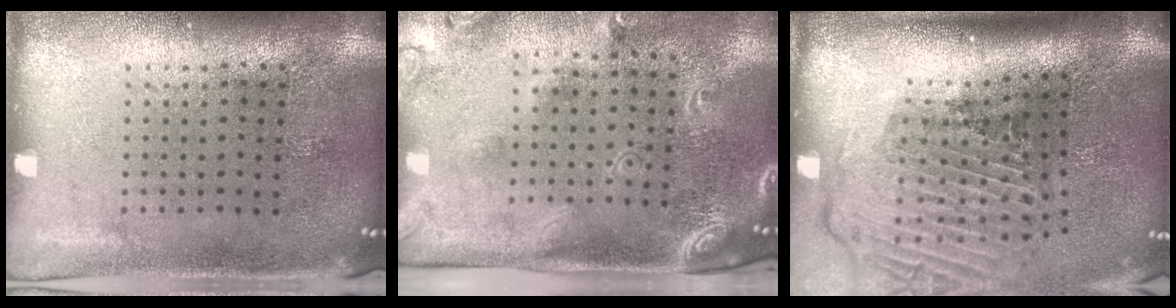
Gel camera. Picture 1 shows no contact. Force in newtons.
{"total": 2.5, "press": 1.7, "slide": 1.8}
{"total": 3.0, "press": 2.0, "slide": 2.2}